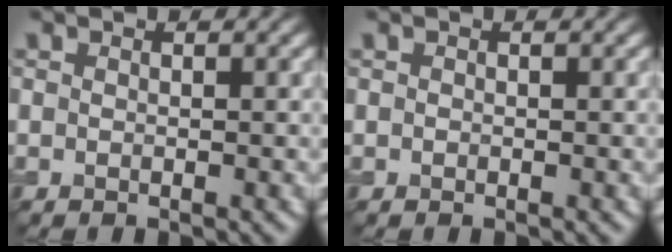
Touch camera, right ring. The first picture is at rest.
{"total": 0.0}